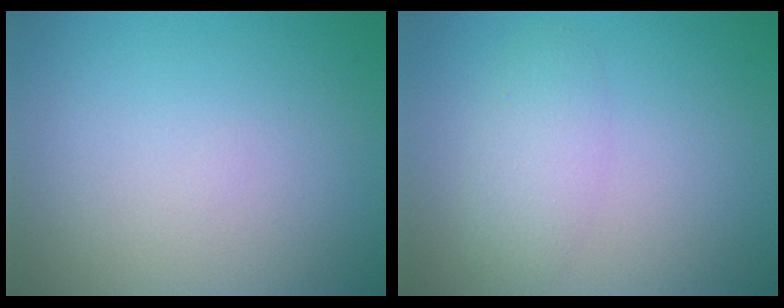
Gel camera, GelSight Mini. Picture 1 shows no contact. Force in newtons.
{"total": 2.5, "press": 2.5, "slide": 0.1}